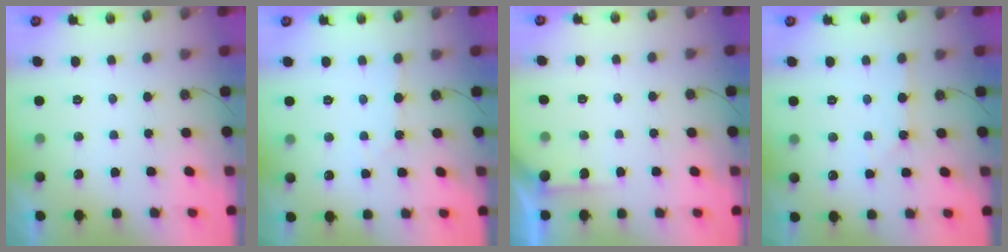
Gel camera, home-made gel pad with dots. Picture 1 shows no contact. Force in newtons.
{"total": 2.9, "press": 2.8, "slide": 0.4}
{"total": 3.1, "press": 3.1, "slide": 0.2}
{"total": 0.7, "press": 0.7, "slide": 0.1}